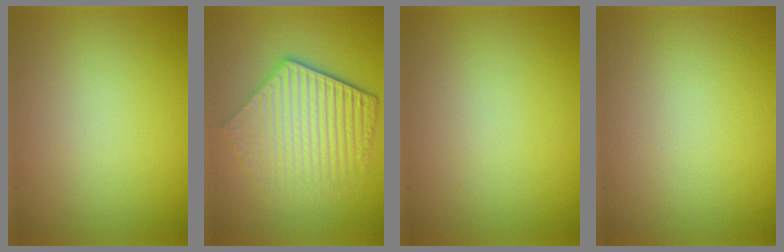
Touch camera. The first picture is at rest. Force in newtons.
{"total": 6.2, "press": 4.4, "slide": 4.3}
{"total": 0.0}
{"total": 0.0}